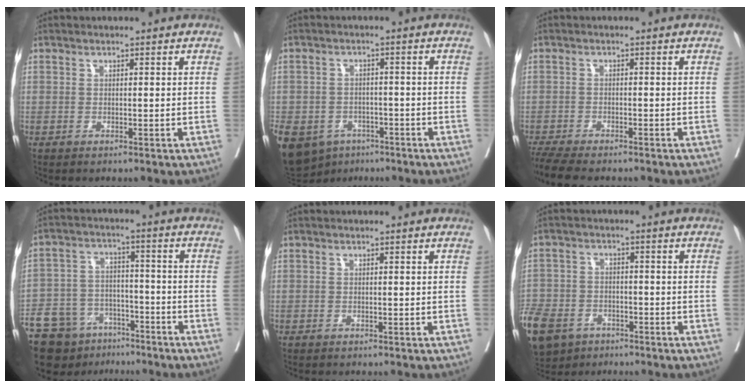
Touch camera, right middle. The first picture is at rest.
{"total": 18.1, "force": [-9.4, 13.6, 7.3], "torque": [-0.227, -0.012, -0.131]}
{"total": 7.8, "force": [-6.8, 1.3, 3.6], "torque": [-0.061, -0.014, -0.112]}
{"total": 17.1, "force": [-13.0, 9.0, 6.5], "torque": [-0.153, 0.009, -0.207]}
{"total": 0.7, "force": [-0.6, 0.1, 0.2], "torque": [-0.009, -0.003, -0.012]}
{"total": 19.8, "force": [-11.3, 13.8, 8.8], "torque": [-0.296, -0.023, -0.184]}